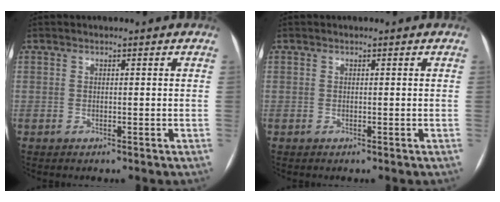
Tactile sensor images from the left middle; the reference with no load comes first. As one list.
[{"total": 0.0}]